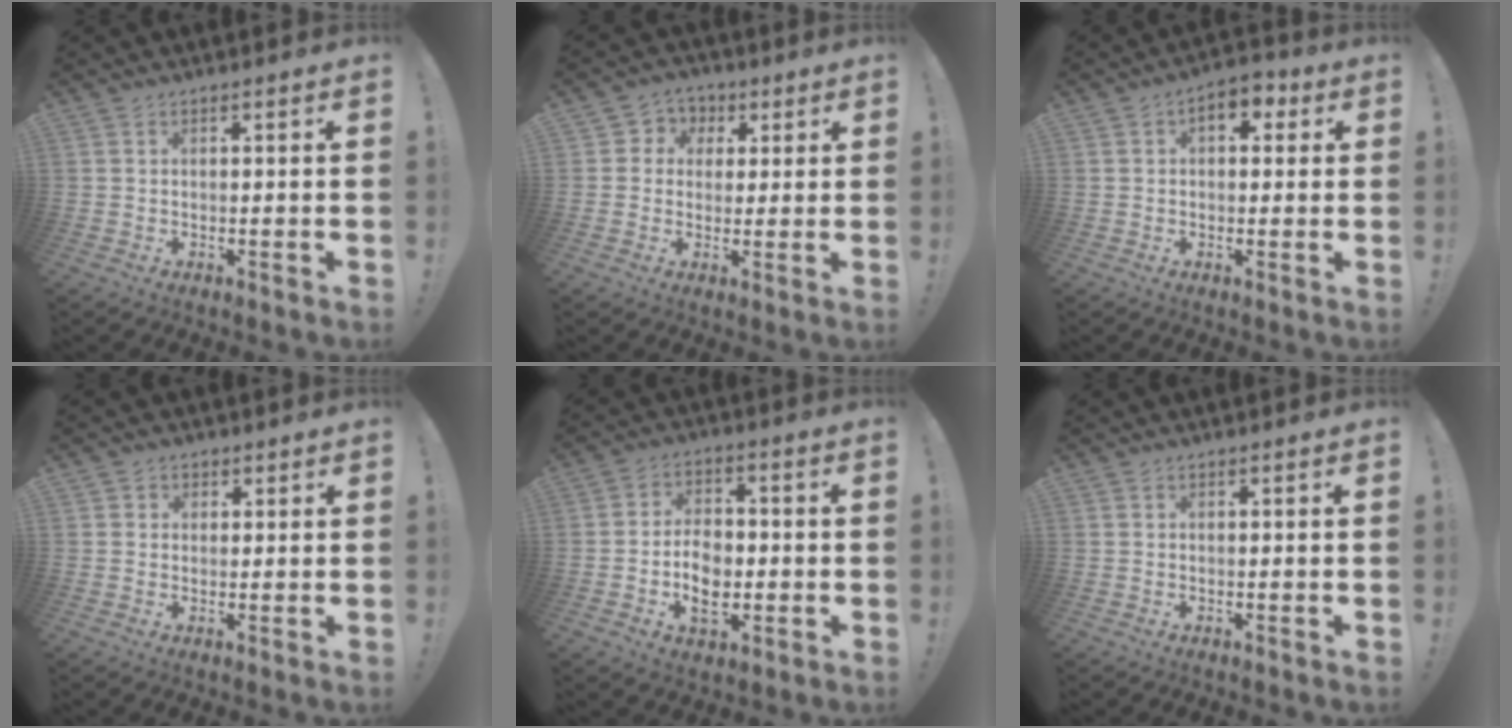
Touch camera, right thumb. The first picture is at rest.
{"total": 8.3, "force": [2.6, 7.5, 2.4], "torque": [-0.038, -0.019, 0.054]}
{"total": 6.0, "force": [1.6, 3.7, 4.4], "torque": [-0.053, 0.000, 0.024]}
{"total": 2.0, "force": [0.6, 1.9, 0.4], "torque": [-0.004, 0.001, 0.009]}
{"total": 9.4, "force": [-2.2, 6.7, 6.2], "torque": [-0.108, 0.010, -0.035]}
{"total": 0.0}